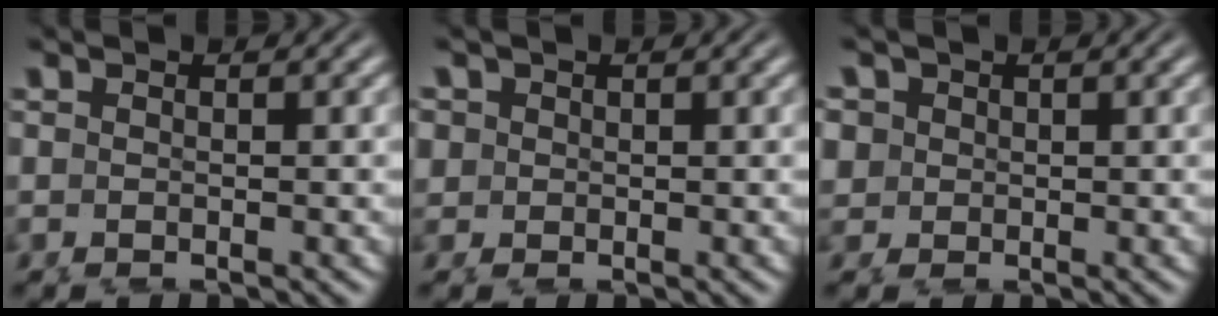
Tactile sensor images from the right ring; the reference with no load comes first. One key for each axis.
{"total": 2.5, "fx": 0.2, "fy": 2.4, "fz": 0.6, "tx": -0.026, "ty": -0.015, "tz": 0.011}
{"total": 3.5, "fx": 0.4, "fy": 3.3, "fz": 1.0, "tx": -0.038, "ty": -0.016, "tz": 0.015}